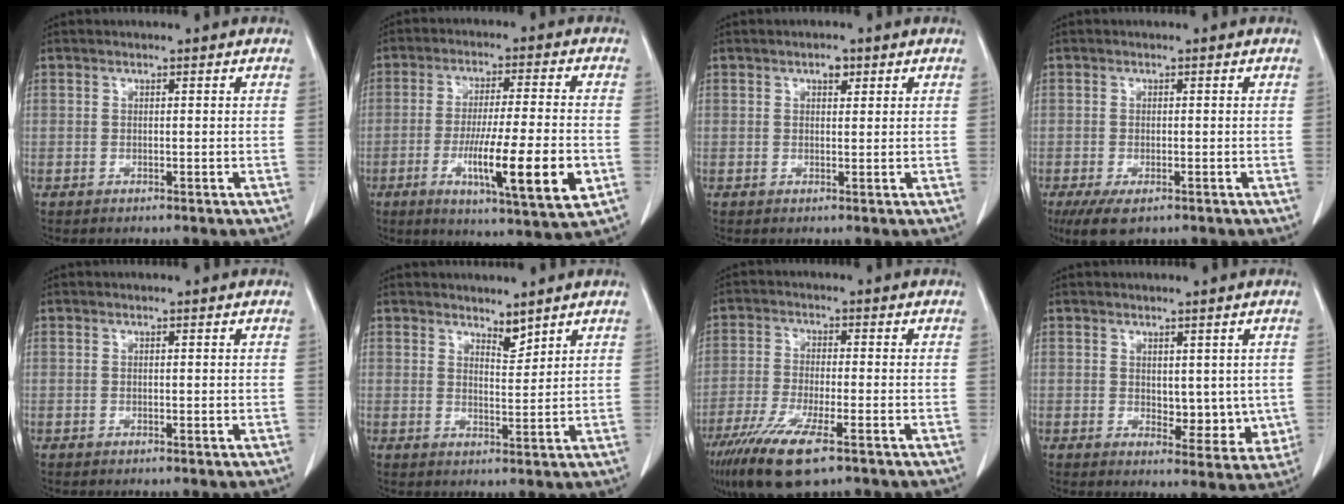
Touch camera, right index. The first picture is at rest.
{"total": 14.8, "force": [-4.3, 0.8, 14.1], "torque": [-0.236, -0.026, -0.068]}
{"total": 1.8, "force": [1.0, 0.9, 1.2], "torque": [-0.015, 0.002, 0.013]}
{"total": 4.4, "force": [-2.5, 1.9, 3.0], "torque": [-0.060, -0.008, -0.038]}
{"total": 0.0}
{"total": 2.8, "force": [2.5, 0.7, 0.9], "torque": [-0.012, -0.007, 0.046]}
{"total": 10.0, "force": [-6.0, 1.6, 7.9], "torque": [-0.151, -0.024, -0.103]}
{"total": 6.0, "force": [0.5, 3.5, 4.8], "torque": [-0.045, -0.011, 0.017]}